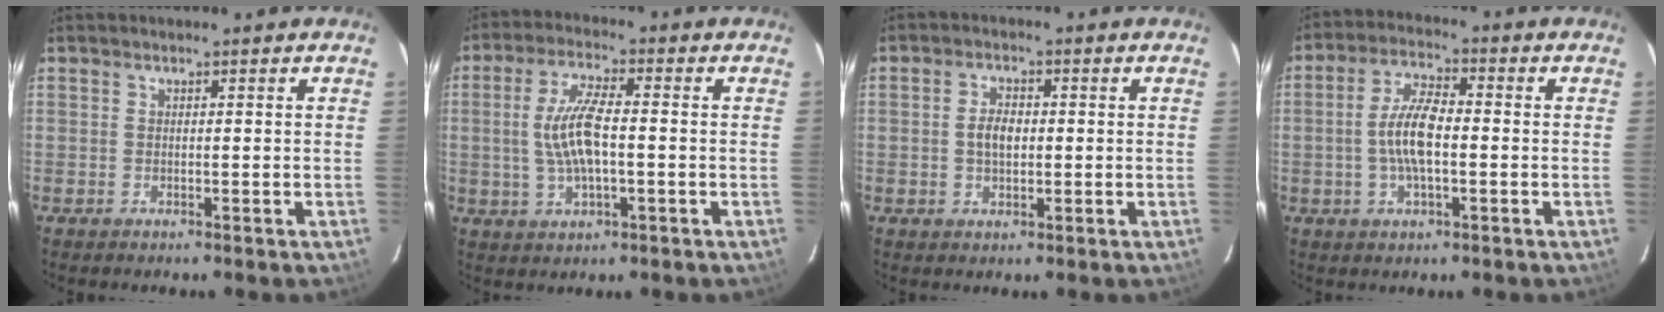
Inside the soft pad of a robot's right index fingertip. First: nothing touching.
{"total": 8.6, "force": [-0.7, 2.4, 8.3], "torque": [-0.163, 0.002, -0.012]}
{"total": 3.5, "force": [-0.1, 2.0, 2.9], "torque": [-0.055, 0.005, 0.000]}
{"total": 7.6, "force": [-1.1, 2.4, 7.1], "torque": [-0.142, 0.009, -0.024]}